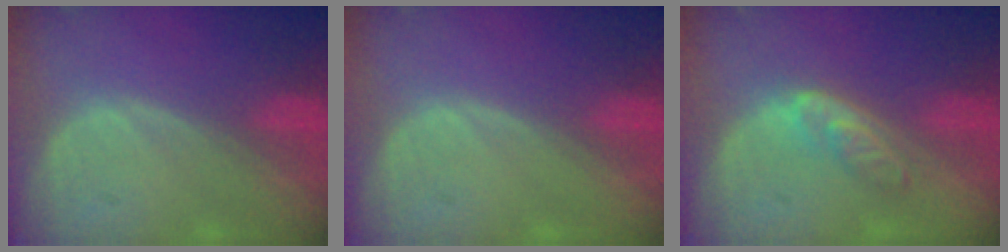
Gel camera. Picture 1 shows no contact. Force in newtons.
{"total": 0.0}
{"total": 4.7, "press": 3.9, "slide": 2.5}